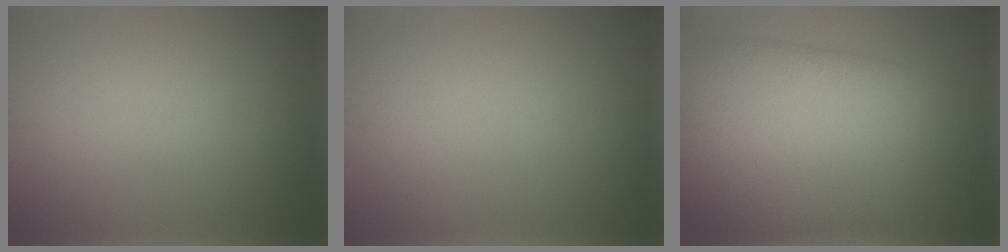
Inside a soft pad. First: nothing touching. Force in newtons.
{"total": 0.0}
{"total": 12.5, "press": 12.5, "slide": 0.3}